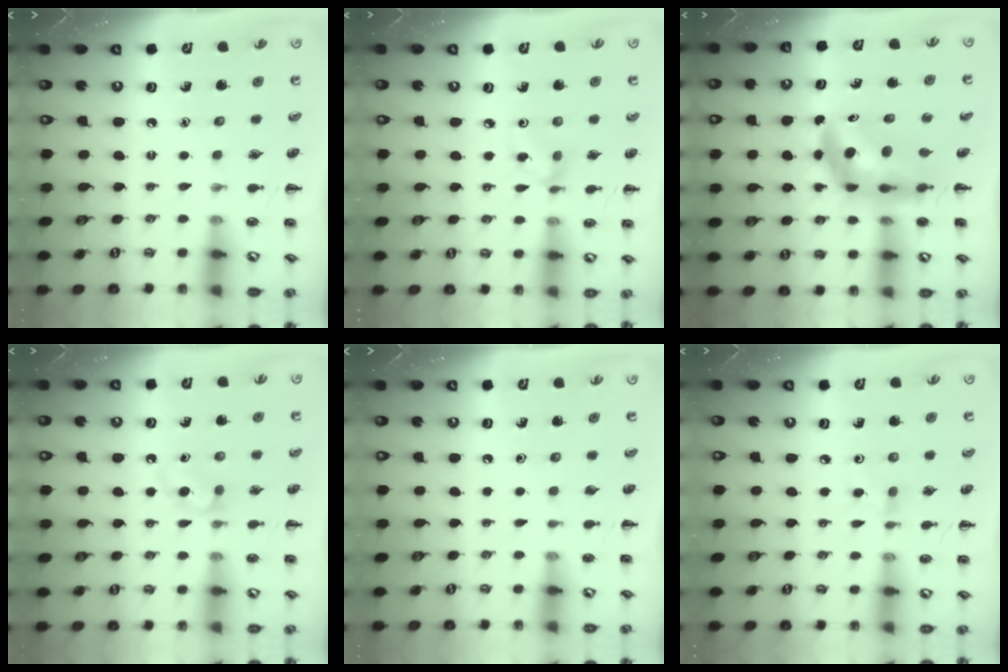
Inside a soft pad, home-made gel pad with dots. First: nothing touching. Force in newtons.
{"total": 3.1, "press": 2.9, "slide": 1.1}
{"total": 6.0, "press": 5.7, "slide": 1.9}
{"total": 3.4, "press": 3.2, "slide": 1.4}
{"total": 0.0}
{"total": 3.7, "press": 3.4, "slide": 1.4}